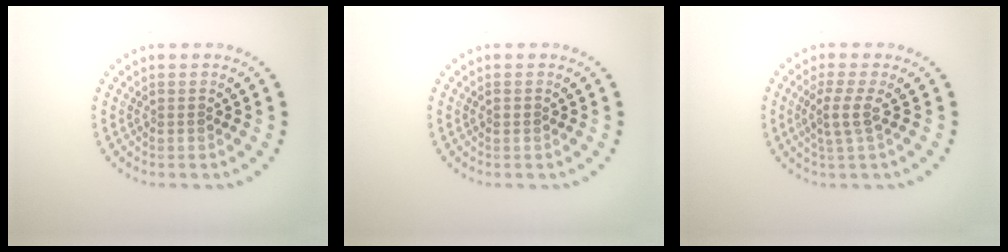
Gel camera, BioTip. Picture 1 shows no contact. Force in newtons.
{"total": 0.7, "press": 0.7, "slide": 0.0}
{"total": 2.2, "press": 1.6, "slide": 1.4}